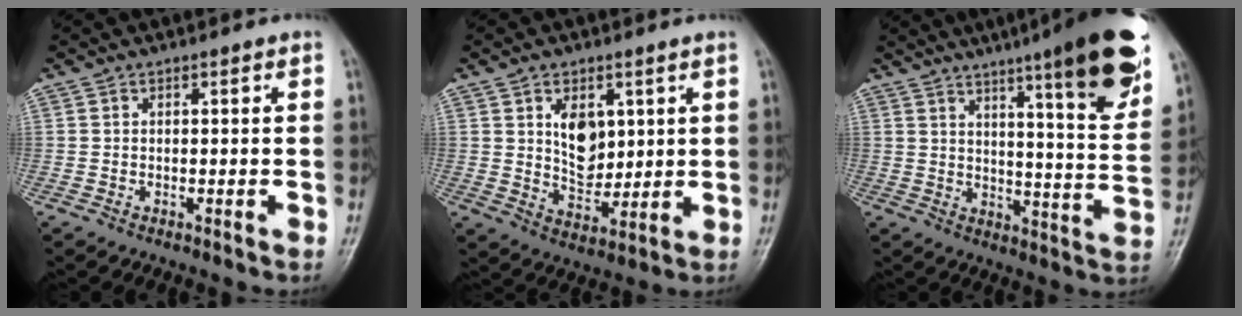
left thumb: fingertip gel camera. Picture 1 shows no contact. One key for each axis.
{"total": 8.2, "fx": 2.6, "fy": 5.4, "fz": 5.7, "tx": -0.063, "ty": -0.023, "tz": 0.053}
{"total": 20.7, "fx": 12.5, "fy": 3.0, "fz": 16.3, "tx": -0.200, "ty": -0.054, "tz": 0.170}